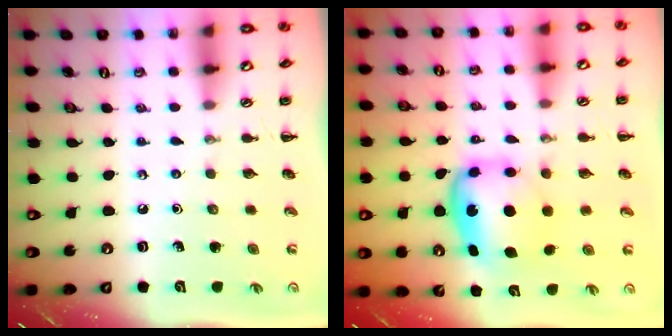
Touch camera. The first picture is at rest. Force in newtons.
{"total": 6.9, "press": 6.8, "slide": 1.4}